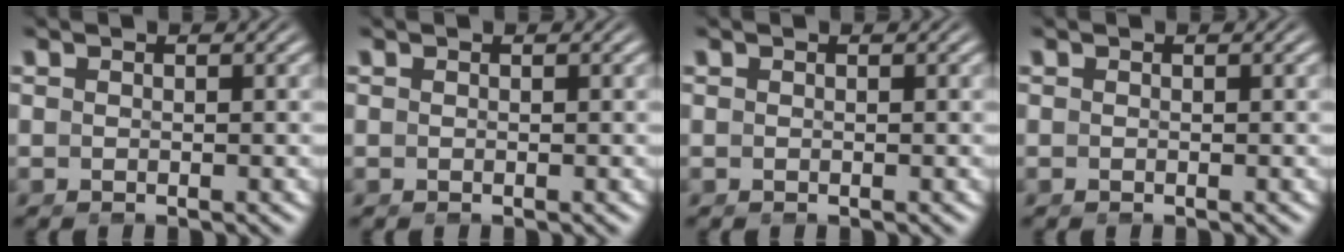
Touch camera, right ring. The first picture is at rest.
{"total": 0.0}
{"total": 0.0}
{"total": 0.0}